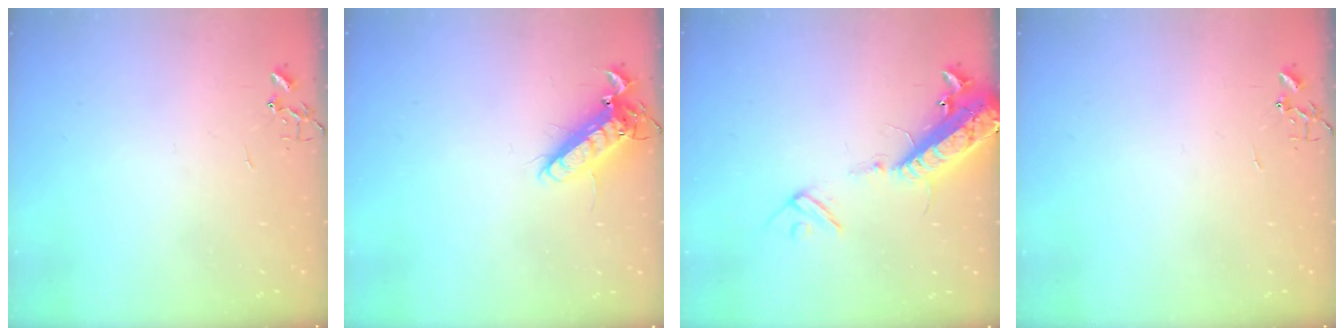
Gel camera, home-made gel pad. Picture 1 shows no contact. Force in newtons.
{"total": 13.3, "press": 13.0, "slide": 2.5}
{"total": 16.4, "press": 16.1, "slide": 3.1}
{"total": 0.0}